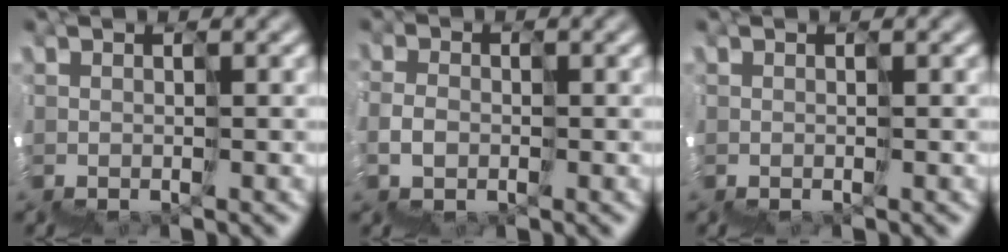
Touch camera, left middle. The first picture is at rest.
{"total": 1.9, "force": [-1.3, 1.1, -0.7], "torque": [0.027, 0.003, -0.021]}
{"total": 0.0}